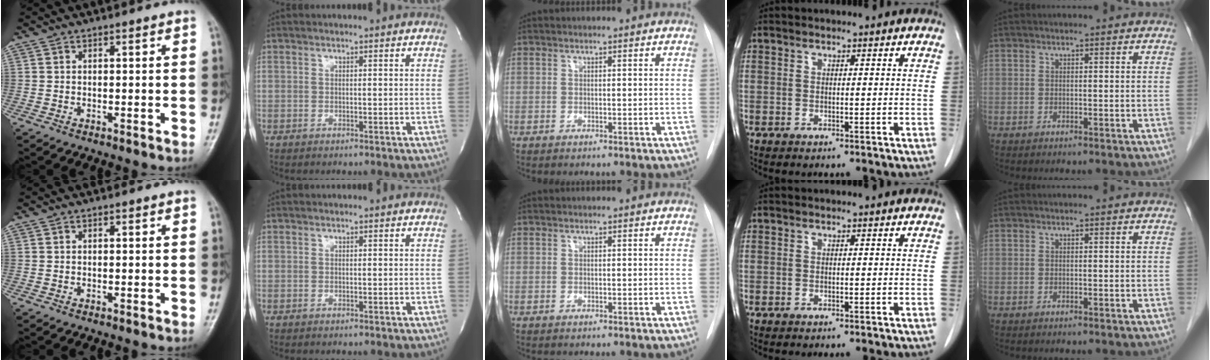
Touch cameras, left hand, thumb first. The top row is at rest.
{}